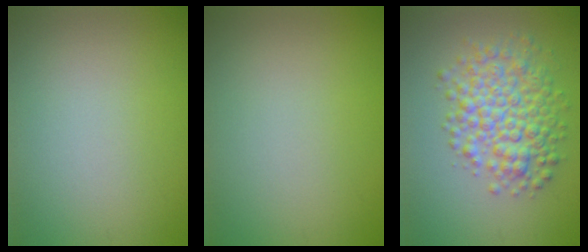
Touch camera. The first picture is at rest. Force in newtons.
{"total": 0.0}
{"total": 5.9, "press": 5.9, "slide": 0.2}